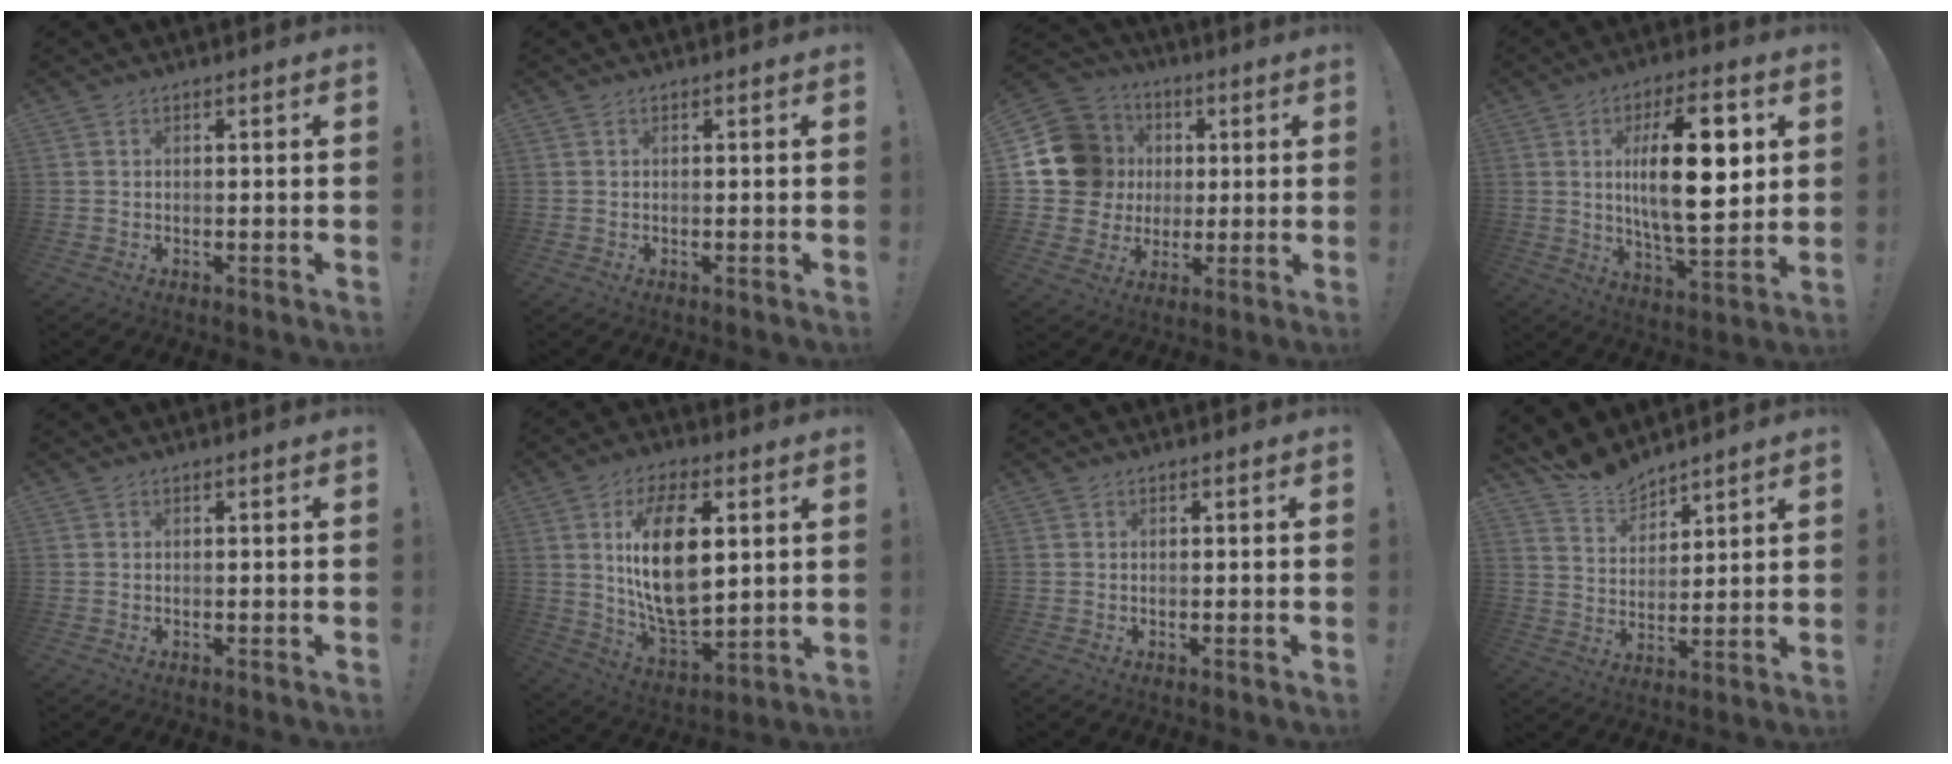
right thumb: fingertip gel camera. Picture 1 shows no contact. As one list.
[{"total": 0.0}, {"total": 16.4, "force": [2.7, 15.1, 5.9], "torque": [-0.096, 0.000, 0.081]}, {"total": 20.1, "force": [3.9, 7.3, 18.2], "torque": [-0.302, -0.011, 0.046]}, {"total": 0.0}, {"total": 19.3, "force": [4.6, 10.2, 15.8], "torque": [-0.286, -0.016, 0.072]}, {"total": 0.0}, {"total": 9.1, "force": [8.5, 3.0, 1.3], "torque": [-0.043, -0.067, 0.167]}]